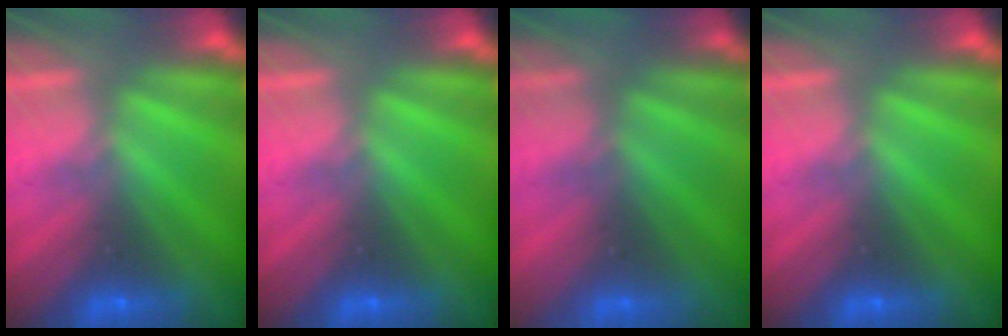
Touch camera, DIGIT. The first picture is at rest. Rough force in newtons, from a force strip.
{"total": 0.0}
{"total": 2.4}
{"total": 0.0}